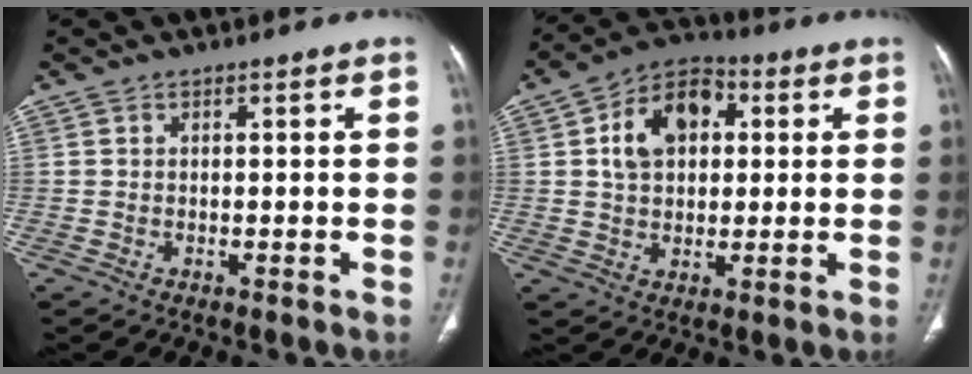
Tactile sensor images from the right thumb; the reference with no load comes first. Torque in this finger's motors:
{"motor_torque": [0.17, 0.18, 0.09, -0.02, 0.08]}